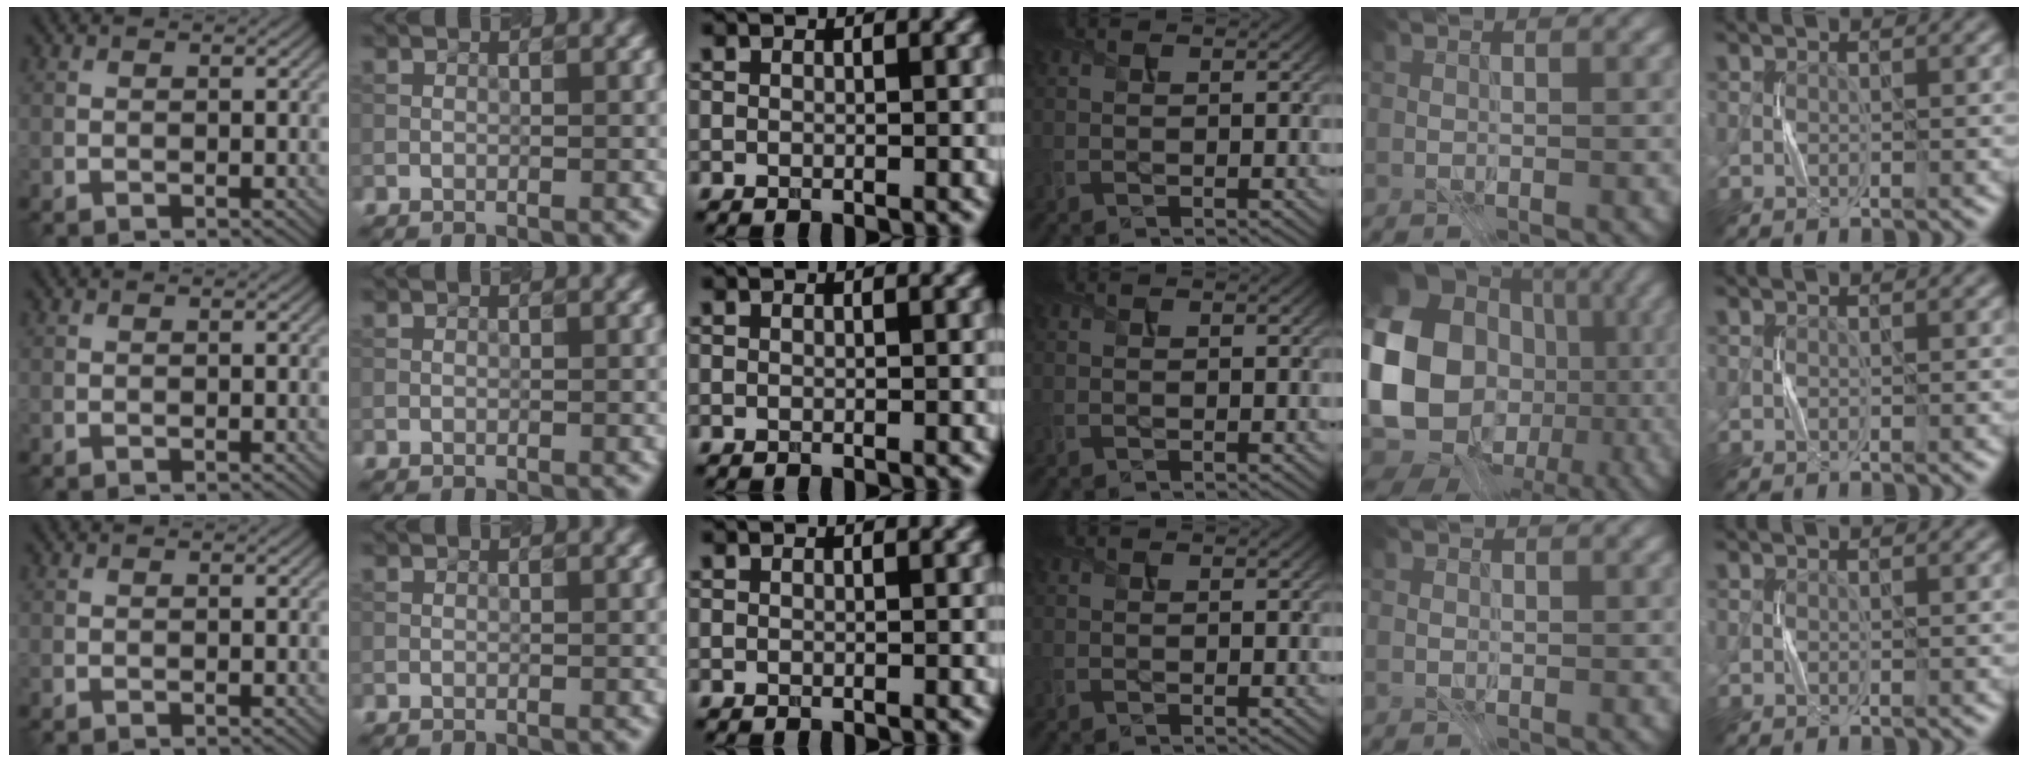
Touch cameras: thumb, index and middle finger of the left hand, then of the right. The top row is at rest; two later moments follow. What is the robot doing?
{"motion": "press", "object": "sticker"}